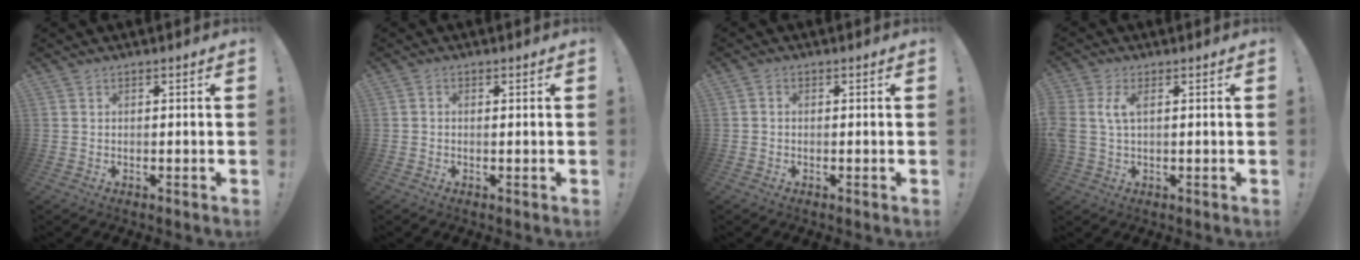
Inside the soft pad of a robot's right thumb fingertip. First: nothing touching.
{"total": 0.5, "force": [0.0, 0.2, 0.5], "torque": [0.001, -0.002, -0.002]}
{"total": 0.7, "force": [-0.3, 0.6, 0.3], "torque": [-0.008, 0.003, -0.006]}
{"total": 5.1, "force": [1.0, 2.3, 4.4], "torque": [-0.089, -0.005, 0.014]}